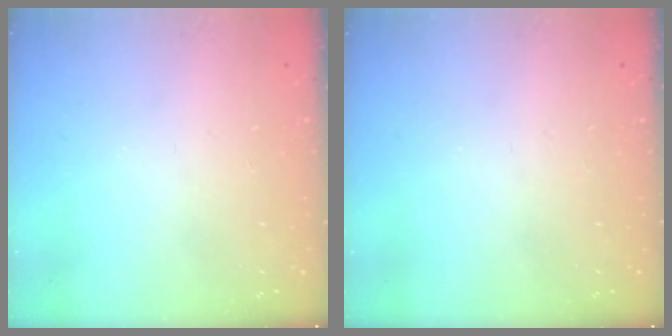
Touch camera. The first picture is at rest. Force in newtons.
{"total": 0.0}